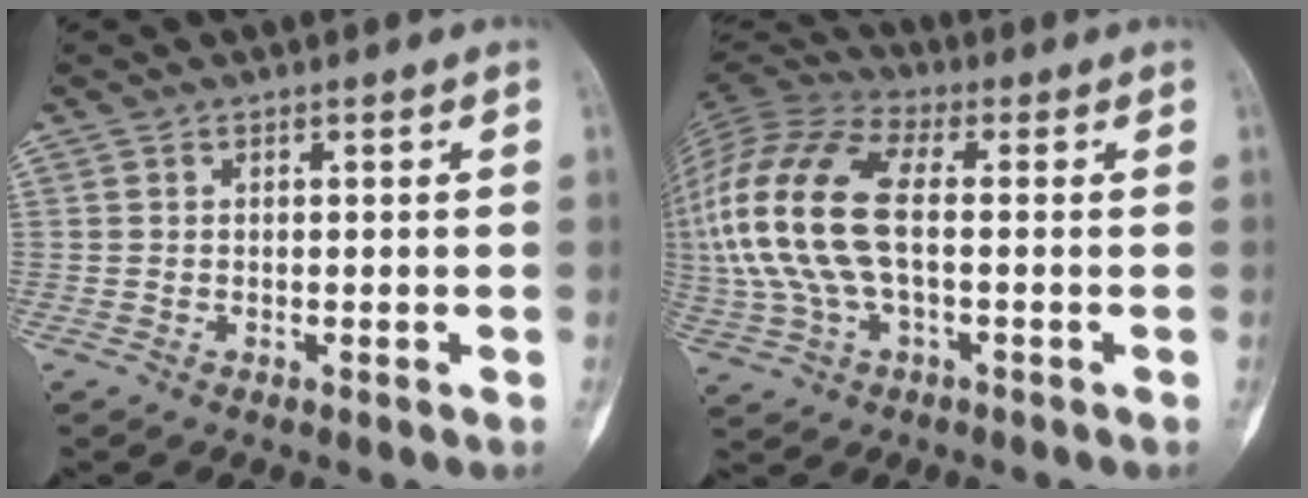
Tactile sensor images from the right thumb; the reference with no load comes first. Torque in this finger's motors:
{"motor_torque": [2.28, 2.73, 2.77, 0.00, 0.42]}